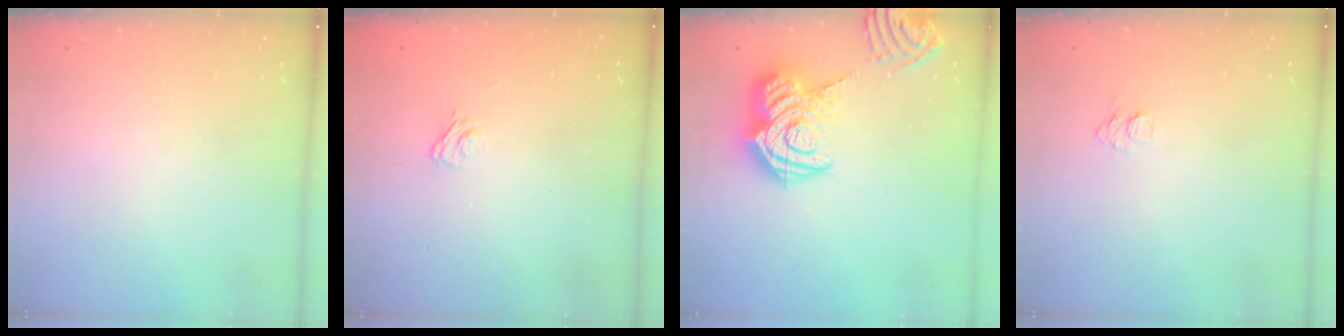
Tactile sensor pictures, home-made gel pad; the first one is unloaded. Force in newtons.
{"total": 2.9, "press": 2.6, "slide": 1.2}
{"total": 20.4, "press": 20.3, "slide": 2.1}
{"total": 6.4, "press": 6.4, "slide": 0.7}